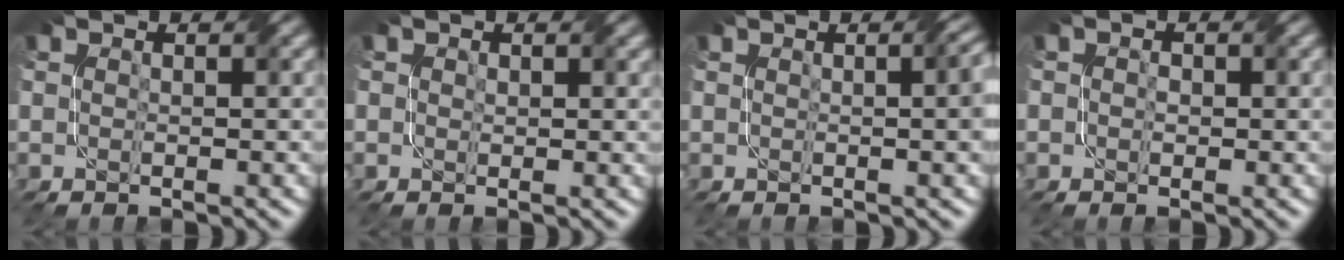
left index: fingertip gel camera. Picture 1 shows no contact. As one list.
[{"total": 1.1, "force": [0.5, 0.8, 0.4], "torque": [-0.005, -0.003, 0.011]}, {"total": 4.4, "force": [0.4, 1.7, 4.0], "torque": [-0.025, 0.014, 0.005]}, {"total": 1.0, "force": [0.1, 0.8, 0.6], "torque": [-0.008, -0.002, 0.000]}]